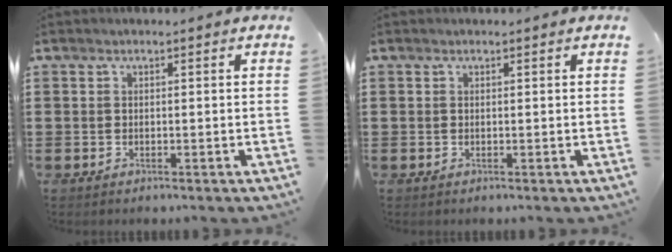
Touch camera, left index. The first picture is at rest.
{"total": 0.0}